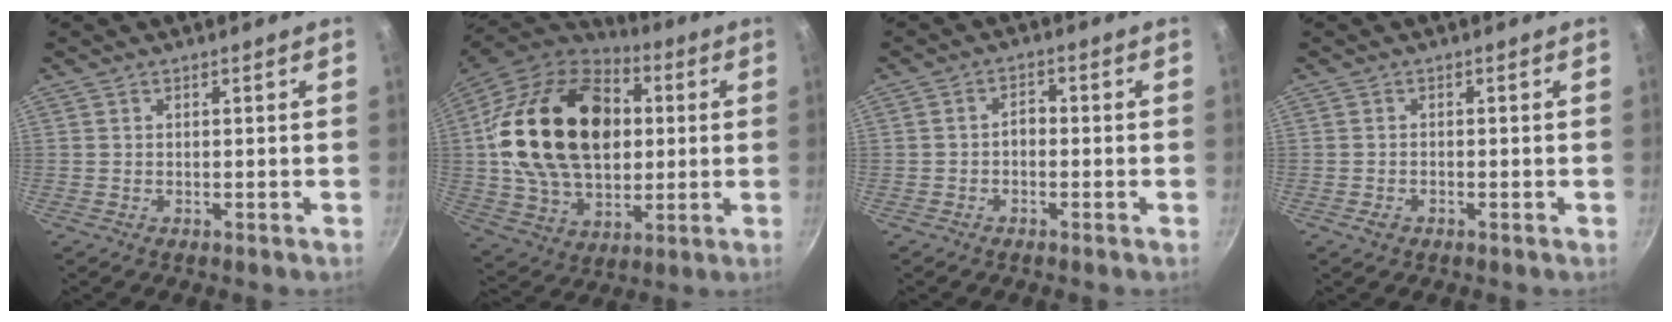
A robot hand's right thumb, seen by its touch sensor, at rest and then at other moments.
{"total": 29.3, "force": [4.3, 20.2, 20.8], "torque": [-0.348, 0.023, 0.074]}
{"total": 2.1, "force": [-0.8, 1.4, 1.4], "torque": [-0.016, 0.015, -0.018]}
{"total": 1.2, "force": [-0.7, 0.7, 0.6], "torque": [-0.010, 0.002, -0.015]}